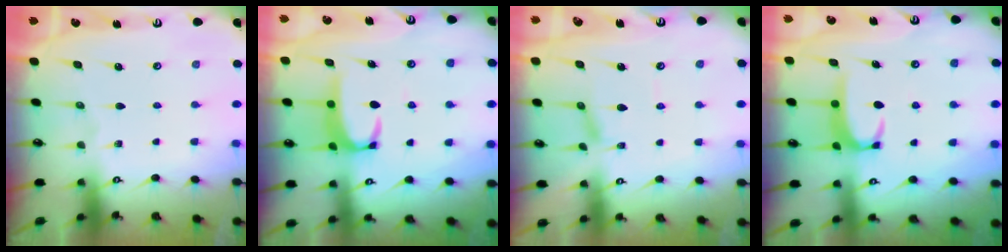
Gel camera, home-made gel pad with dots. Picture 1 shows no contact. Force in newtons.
{"total": 2.6, "press": 2.6, "slide": 0.5}
{"total": 2.3, "press": 2.3, "slide": 0.5}
{"total": 2.7, "press": 2.7, "slide": 0.4}